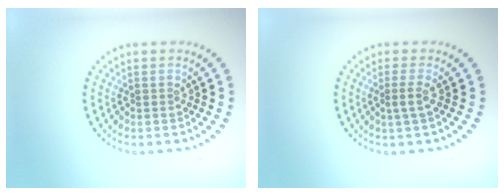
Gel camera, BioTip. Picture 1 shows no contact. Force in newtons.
{"total": 1.4, "press": 1.0, "slide": 1.0}